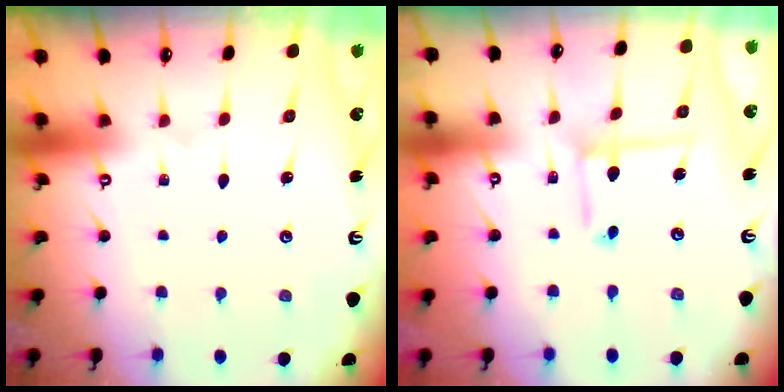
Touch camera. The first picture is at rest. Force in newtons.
{"total": 7.3, "press": 7.2, "slide": 0.6}